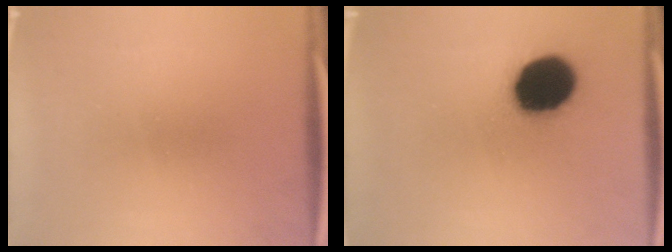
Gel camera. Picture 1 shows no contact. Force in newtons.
{"total": 17.3}